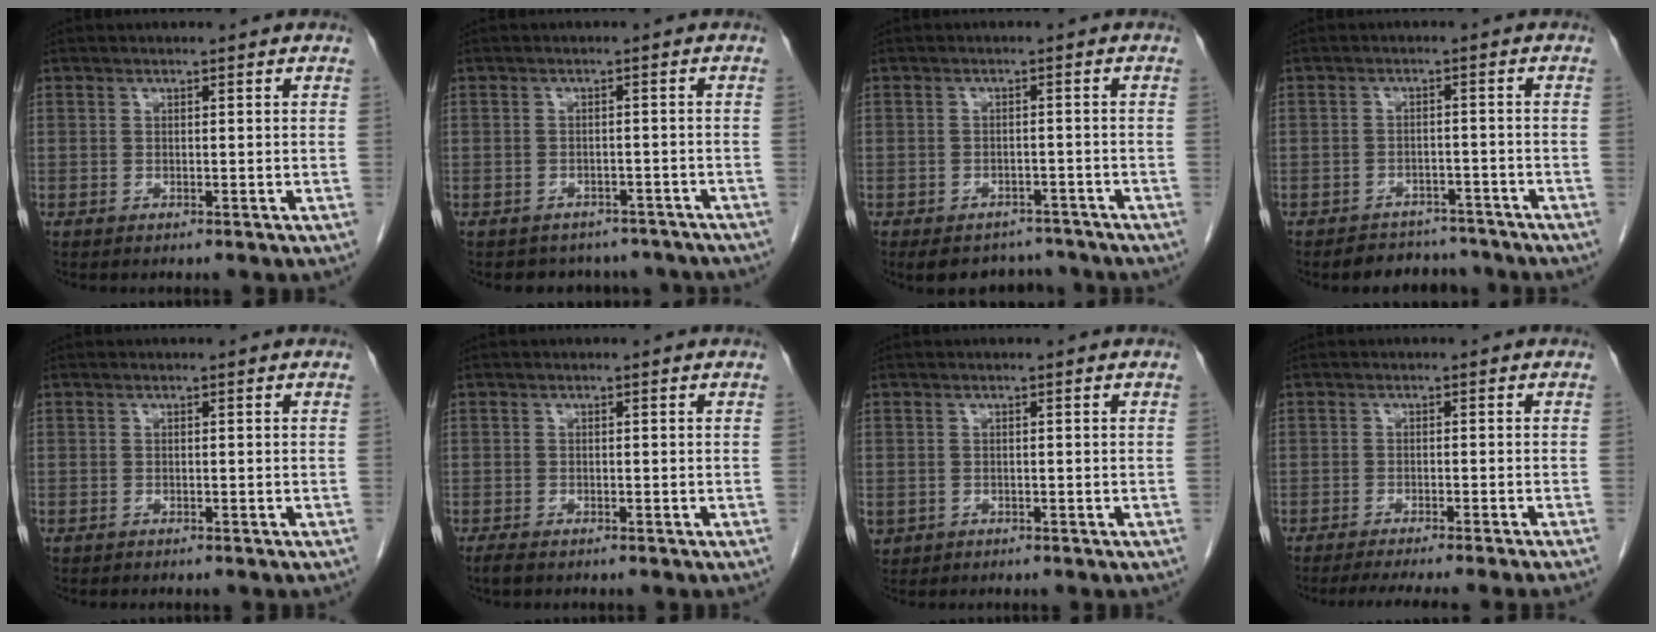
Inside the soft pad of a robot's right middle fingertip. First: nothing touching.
{"total": 8.2, "force": [-7.1, 4.0, 1.0], "torque": [-0.007, 0.015, -0.073]}
{"total": 7.1, "force": [-6.2, 3.2, 1.3], "torque": [-0.005, 0.008, -0.081]}
{"total": 5.7, "force": [-5.1, 2.4, 0.0], "torque": [0.013, 0.011, -0.070]}
{"total": 0.0}
{"total": 1.0, "force": [-0.8, 0.1, 0.5], "torque": [-0.019, -0.003, -0.016]}
{"total": 1.7, "force": [-0.4, 1.5, 0.5], "torque": [-0.012, 0.000, 0.003]}
{"total": 9.2, "force": [-7.9, -1.4, 4.4], "torque": [-0.034, -0.021, -0.112]}